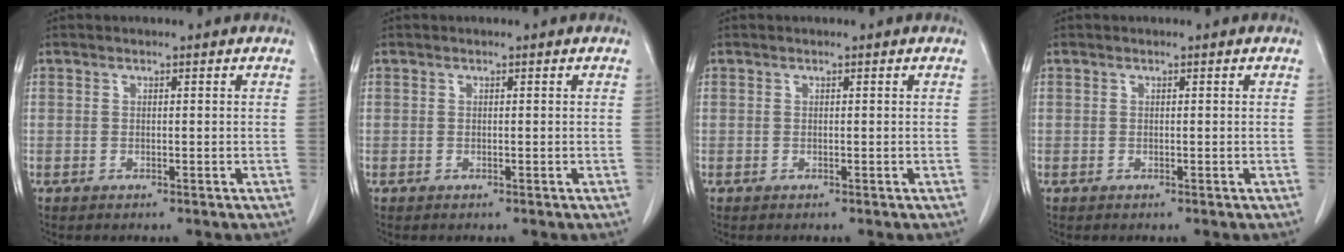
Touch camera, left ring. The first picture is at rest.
{"total": 0.0}
{"total": 0.0}
{"total": 0.0}